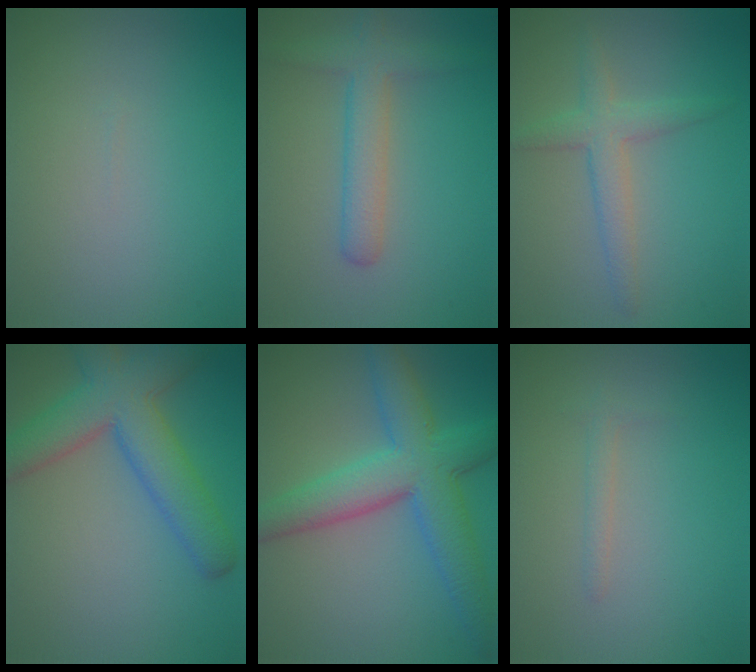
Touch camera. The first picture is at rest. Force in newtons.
{"total": 3.4, "press": 3.4, "slide": 0.1}
{"total": 2.8, "press": 2.8, "slide": 0.1}
{"total": 7.1, "press": 7.1, "slide": 0.3}
{"total": 7.4, "press": 7.4, "slide": 0.3}
{"total": 0.9, "press": 0.9, "slide": 0.0}